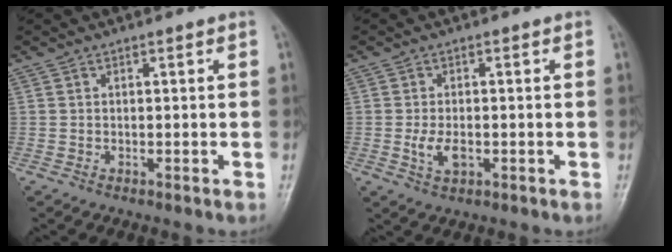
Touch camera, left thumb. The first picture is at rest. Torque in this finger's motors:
{"motor_torque": [0.15, 0.18, 0.45, -0.03, 0.04]}